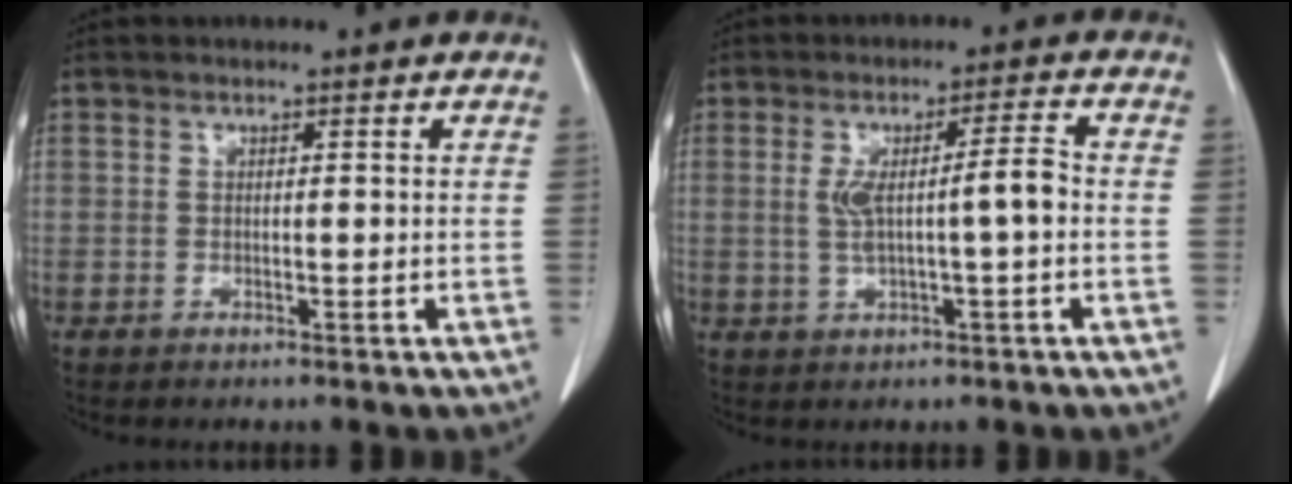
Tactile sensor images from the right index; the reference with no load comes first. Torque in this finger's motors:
{"motor_torque": [0.48, -0.05, 0.18, 0.05]}